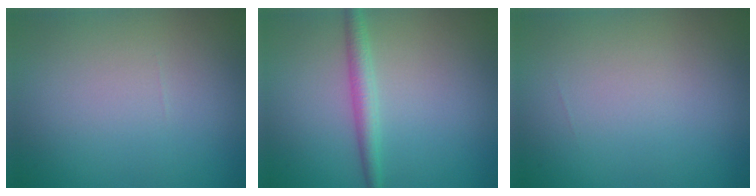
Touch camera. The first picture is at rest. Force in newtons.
{"total": 2.2, "press": 2.2, "slide": 0.0}
{"total": 0.0}